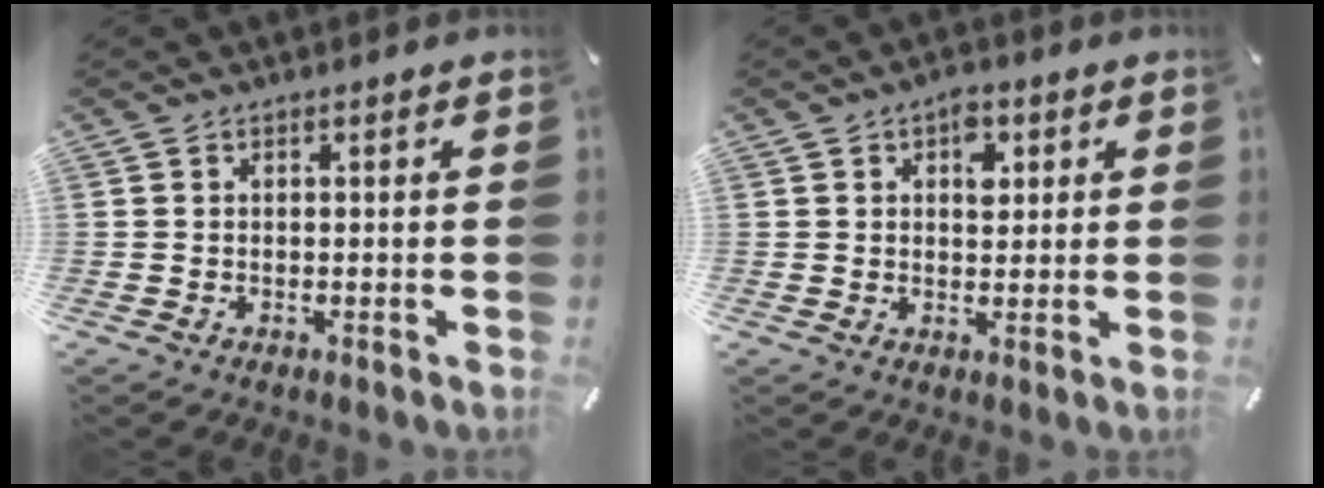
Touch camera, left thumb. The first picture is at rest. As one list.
[{"total": 4.3, "force": [1.7, 2.9, 2.6], "torque": [-0.019, -0.009, 0.021]}]